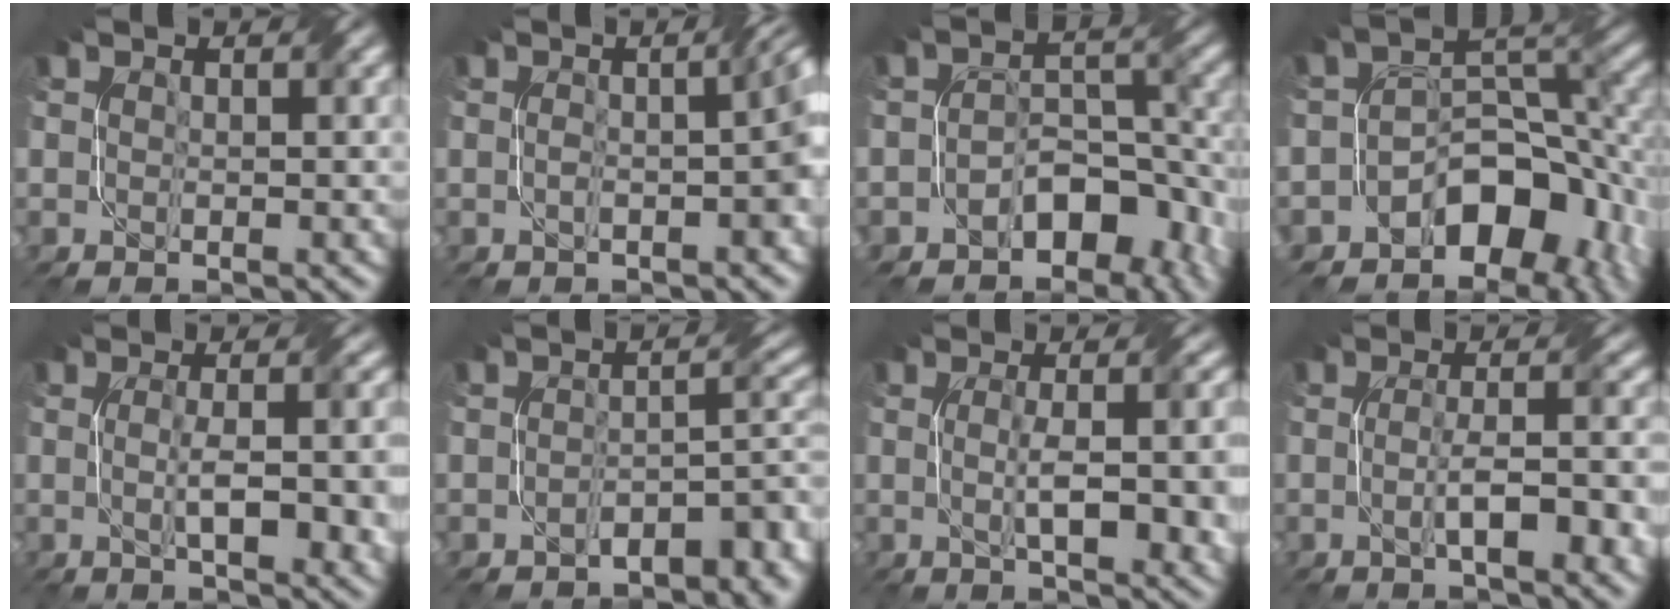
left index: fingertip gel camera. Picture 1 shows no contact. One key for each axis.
{"total": 4.8, "fx": -0.5, "fy": 1.4, "fz": 4.5, "tx": -0.053, "ty": 0.009, "tz": -0.006}
{"total": 6.4, "fx": -3.3, "fy": 3.7, "fz": 4.0, "tx": -0.044, "ty": 0.001, "tz": -0.056}
{"total": 9.4, "fx": -5.1, "fy": 5.7, "fz": 5.5, "tx": -0.062, "ty": -0.008, "tz": -0.082}
{"total": 7.3, "fx": -0.7, "fy": 2.1, "fz": 6.9, "tx": -0.090, "ty": -0.004, "tz": -0.004}
{"total": 4.6, "fx": -2.9, "fy": 1.8, "fz": 3.0, "tx": -0.039, "ty": 0.003, "tz": -0.047}
{"total": 8.0, "fx": -0.6, "fy": 2.4, "fz": 7.6, "tx": -0.095, "ty": -0.001, "tz": -0.003}
{"total": 5.8, "fx": -1.2, "fy": 1.2, "fz": 5.6, "tx": -0.087, "ty": 0.000, "tz": -0.019}